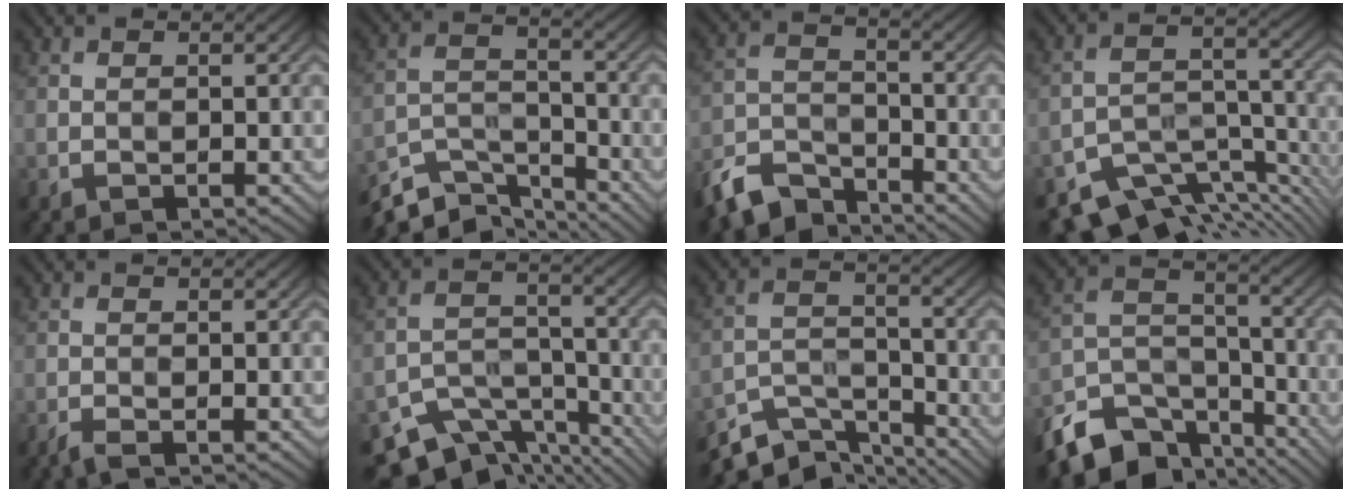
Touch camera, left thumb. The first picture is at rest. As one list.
[{"total": 8.2, "force": [-6.8, 2.7, 3.7], "torque": [-0.078, -0.010, -0.136]}, {"total": 8.1, "force": [-6.5, 3.5, 3.3], "torque": [-0.071, -0.010, -0.143]}, {"total": 10.0, "force": [-7.8, 4.1, 4.8], "torque": [-0.082, -0.017, -0.129]}, {"total": 1.3, "force": [-0.9, 0.0, 0.9], "torque": [-0.019, 0.000, -0.026]}, {"total": 10.2, "force": [-8.1, 4.8, 4.0], "torque": [-0.071, -0.014, -0.126]}, {"total": 8.0, "force": [-6.5, 3.0, 3.6], "torque": [-0.072, -0.009, -0.129]}, {"total": 11.8, "force": [-8.7, 6.0, 5.2], "torque": [-0.108, -0.013, -0.165]}]